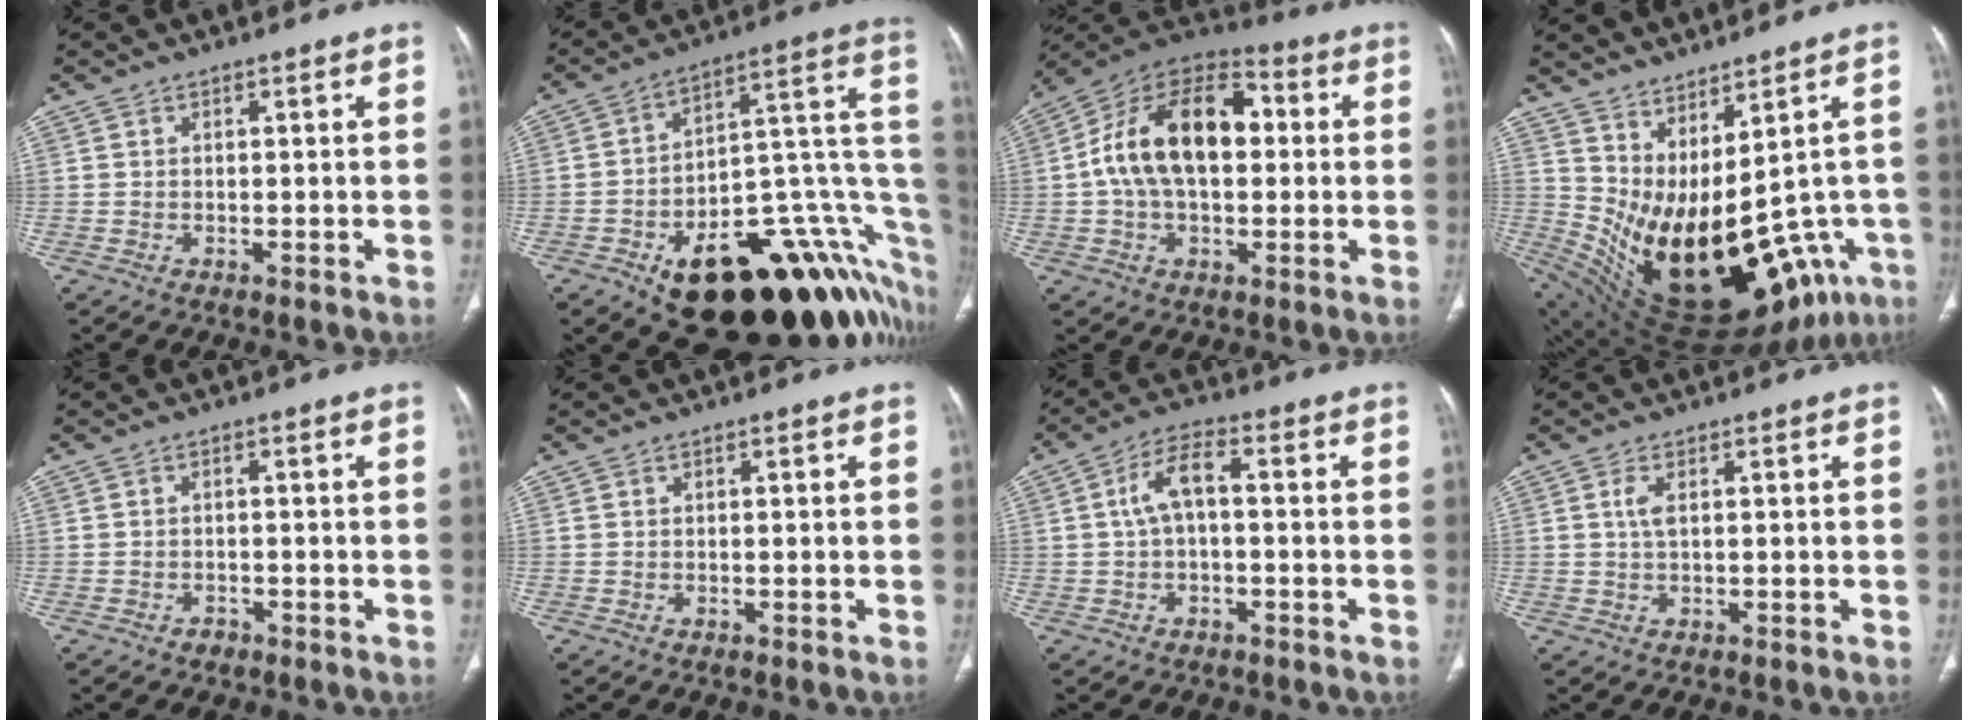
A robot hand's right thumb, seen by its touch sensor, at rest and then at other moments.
{"total": 32.7, "force": [-12.4, 14.7, 26.5], "torque": [-0.233, 0.083, -0.169]}
{"total": 19.4, "force": [1.7, 11.8, 15.3], "torque": [-0.250, 0.037, 0.022]}
{"total": 24.0, "force": [-3.7, 11.8, 20.5], "torque": [-0.286, -0.028, -0.016]}
{"total": 1.4, "force": [-1.0, 1.0, 0.3], "torque": [-0.005, 0.006, -0.015]}
{"total": 0.0}
{"total": 6.2, "force": [0.1, 2.9, 5.5], "torque": [-0.107, 0.023, -0.006]}
{"total": 2.1, "force": [0.5, 0.7, 1.9], "torque": [-0.048, 0.004, 0.015]}